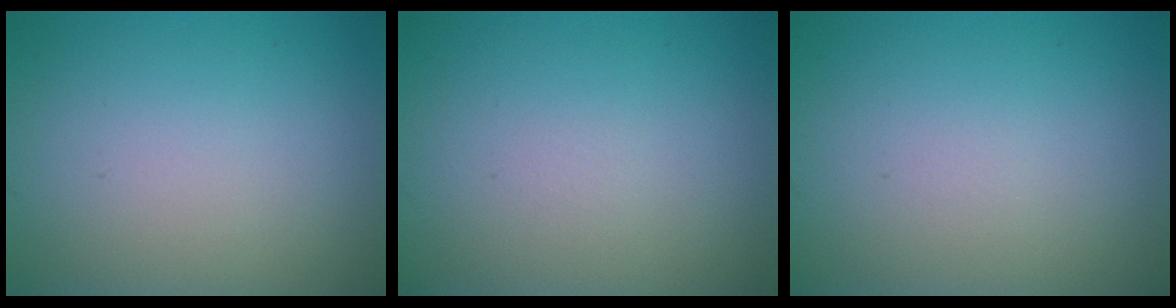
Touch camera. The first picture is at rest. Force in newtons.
{"total": 0.0}
{"total": 0.0}